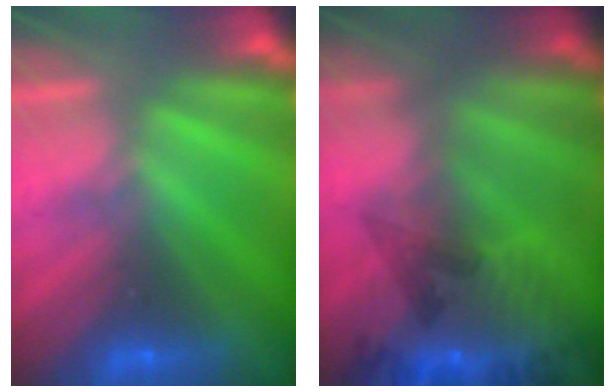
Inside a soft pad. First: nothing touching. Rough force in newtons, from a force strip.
{"total": 5.8}